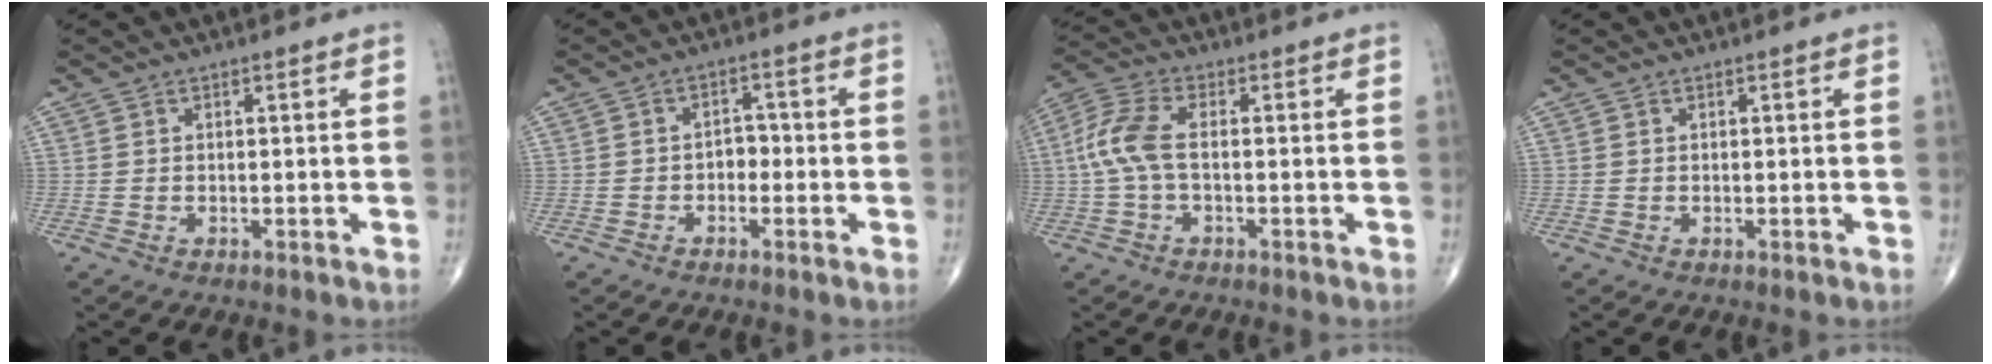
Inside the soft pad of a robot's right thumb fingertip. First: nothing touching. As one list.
[{"total": 2.8, "force": [-0.9, 2.0, 1.7], "torque": [-0.009, 0.015, -0.024]}, {"total": 7.3, "force": [-0.4, 3.3, 6.6], "torque": [-0.166, 0.020, -0.014]}, {"total": 0.0}]